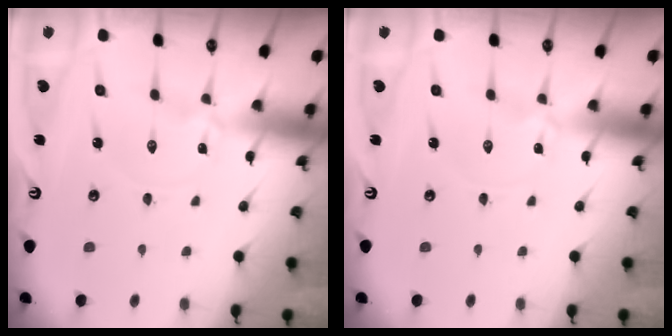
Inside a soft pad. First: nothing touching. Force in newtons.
{"total": 0.0}